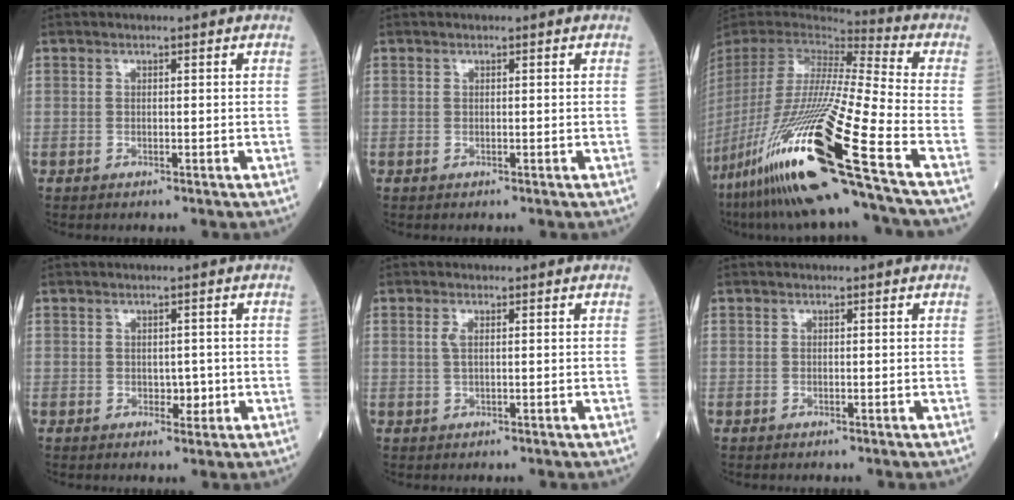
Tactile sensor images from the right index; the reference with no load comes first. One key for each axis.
{"total": 0.0}
{"total": 30.4, "fx": -16.6, "fy": -0.3, "fz": 25.5, "tx": -0.518, "ty": -0.074, "tz": -0.312}
{"total": 1.7, "fx": -0.3, "fy": 1.1, "fz": 1.3, "tx": -0.013, "ty": 0.001, "tz": -0.001}
{"total": 1.3, "fx": 0.4, "fy": 0.4, "fz": 1.3, "tx": -0.032, "ty": 0.000, "tz": 0.006}
{"total": 0.0}